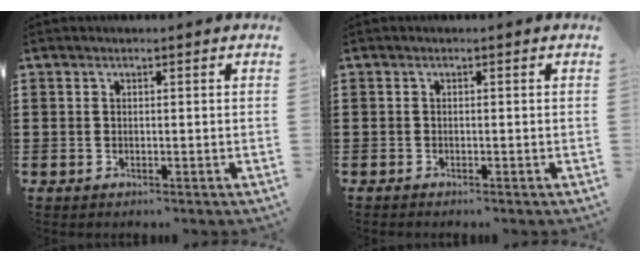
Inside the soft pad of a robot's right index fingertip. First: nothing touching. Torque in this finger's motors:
{"motor_torque": [-1.33, 0.81, 0.00, 0.00]}